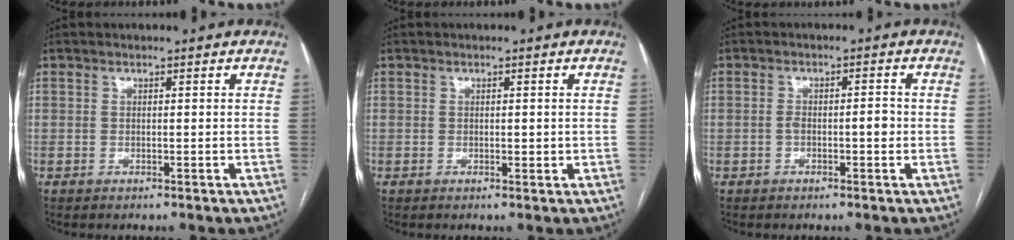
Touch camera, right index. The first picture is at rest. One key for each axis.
{"total": 1.0, "fx": -0.1, "fy": 0.4, "fz": 1.0, "tx": -0.013, "ty": -0.001, "tz": 0.001}
{"total": 2.9, "fx": -0.7, "fy": 0.9, "fz": 2.7, "tx": -0.043, "ty": 0.005, "tz": -0.009}